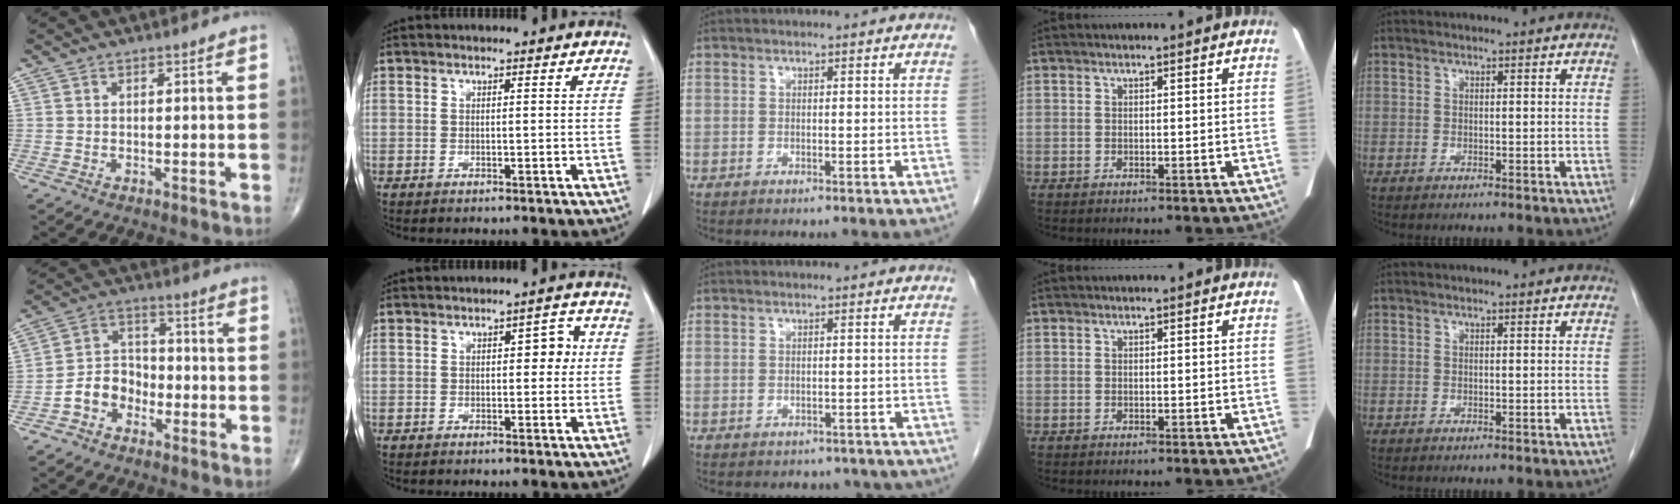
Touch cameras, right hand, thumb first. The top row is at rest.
{"thumb": {"total": 7.4, "force": [-3.4, 5.7, 3.3], "torque": [-0.037, 0.038, -0.071]}, "index": {"total": 3.3, "force": [0.4, 1.7, 2.8], "torque": [-0.031, 0.017, 0.003]}, "middle": {"total": 5.1, "force": [-4.3, 2.6, 0.9], "torque": [-0.008, 0.007, -0.041]}}